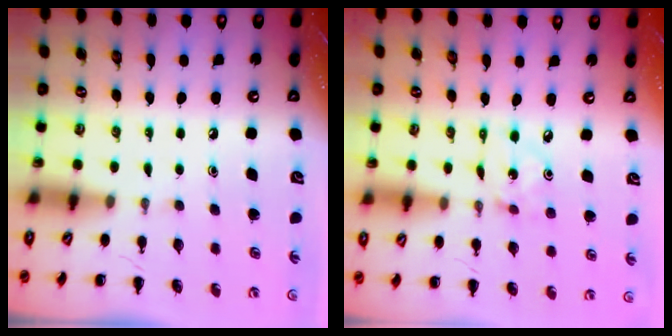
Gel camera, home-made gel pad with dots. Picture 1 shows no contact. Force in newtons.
{"total": 2.2, "press": 2.2, "slide": 0.4}